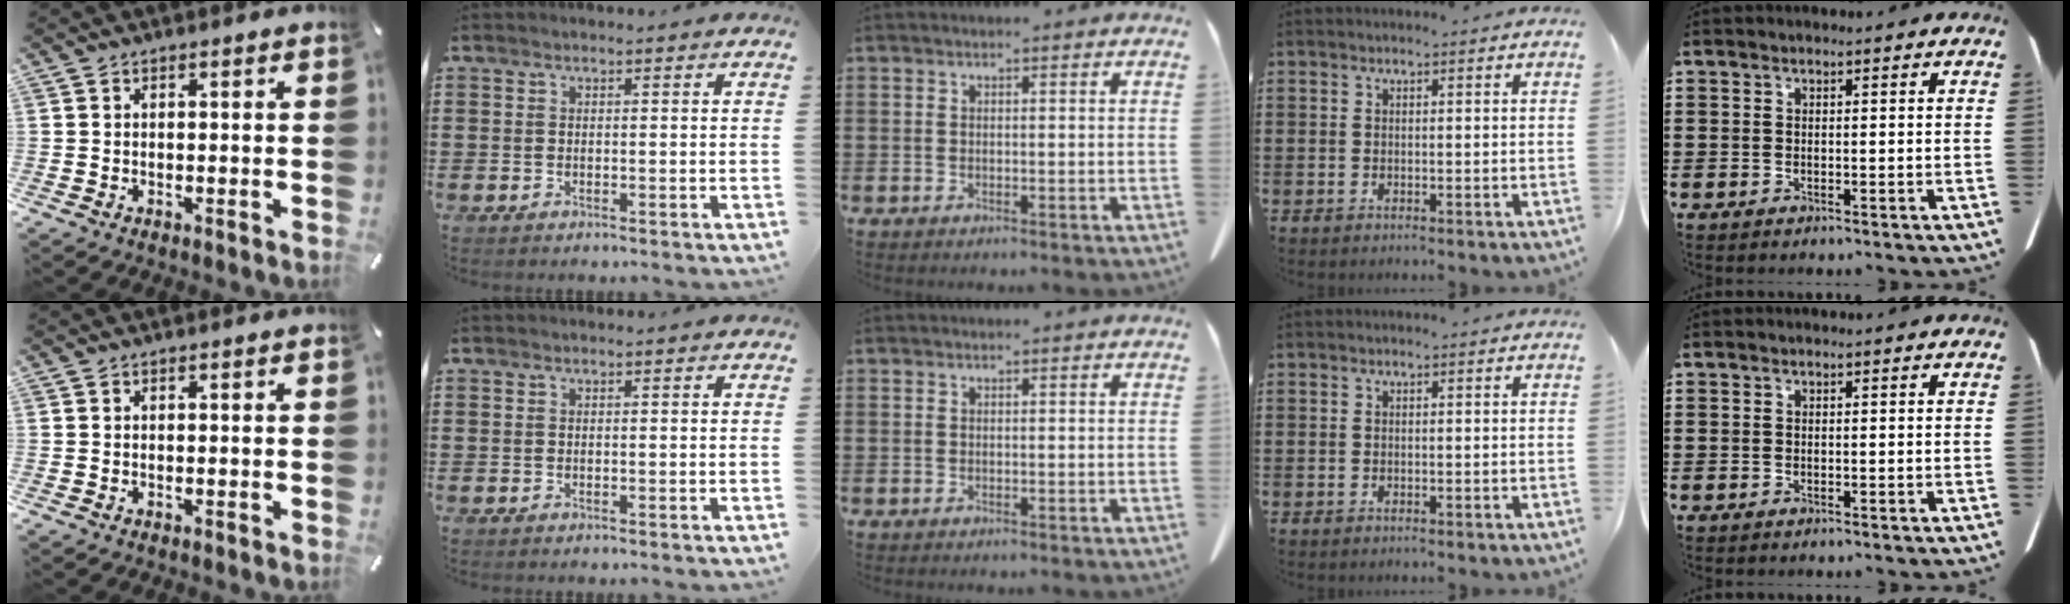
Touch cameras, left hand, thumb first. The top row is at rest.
{}